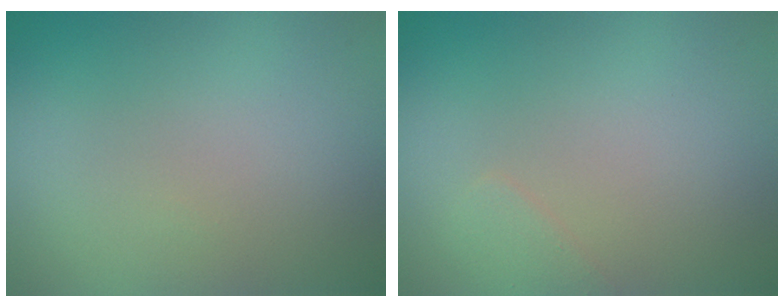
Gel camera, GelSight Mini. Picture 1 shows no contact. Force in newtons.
{"total": 0.9, "press": 0.9, "slide": 0.1}